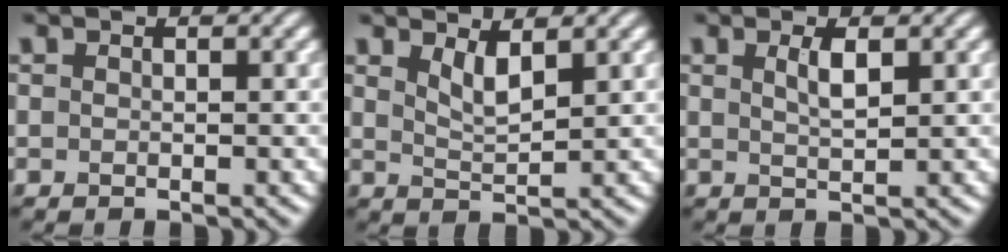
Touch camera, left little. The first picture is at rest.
{"total": 2.2, "force": [1.5, 0.6, 1.6], "torque": [-0.031, -0.009, 0.030]}
{"total": 1.8, "force": [0.9, 0.5, 1.6], "torque": [-0.030, 0.001, 0.016]}